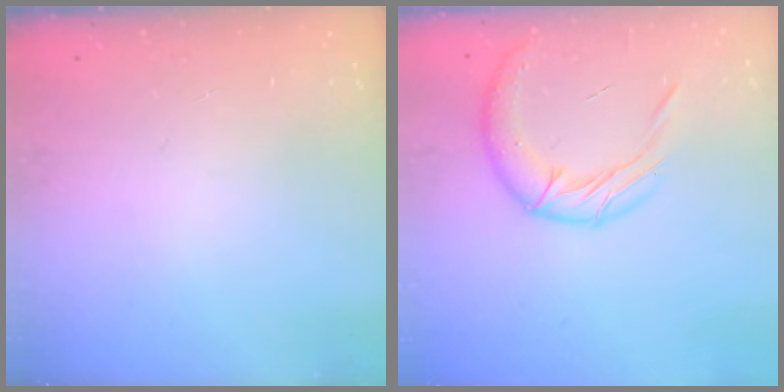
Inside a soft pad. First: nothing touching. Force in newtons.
{"total": 14.7, "press": 14.5, "slide": 2.0}